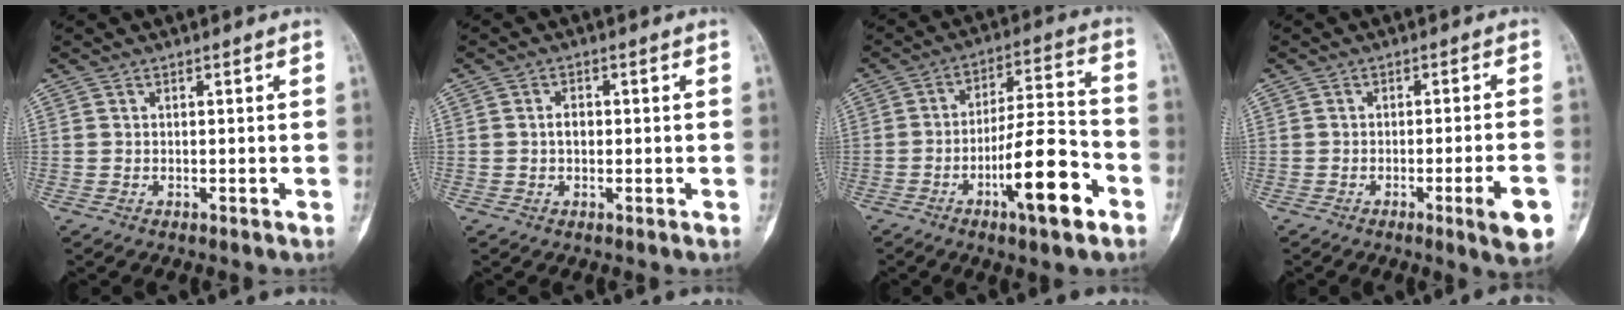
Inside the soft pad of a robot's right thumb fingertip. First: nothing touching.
{"total": 2.1, "force": [-0.1, 1.4, 1.5], "torque": [-0.022, 0.004, -0.004]}
{"total": 14.5, "force": [-6.4, 3.6, 12.5], "torque": [-0.195, 0.040, -0.101]}
{"total": 7.1, "force": [-2.9, 0.5, 6.4], "torque": [-0.088, 0.003, -0.036]}